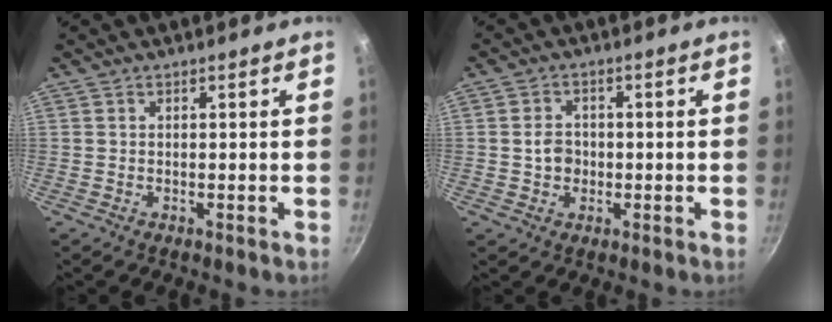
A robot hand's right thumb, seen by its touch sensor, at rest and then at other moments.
{"total": 3.9, "force": [-0.4, 3.3, 2.1], "torque": [-0.018, 0.010, -0.007]}